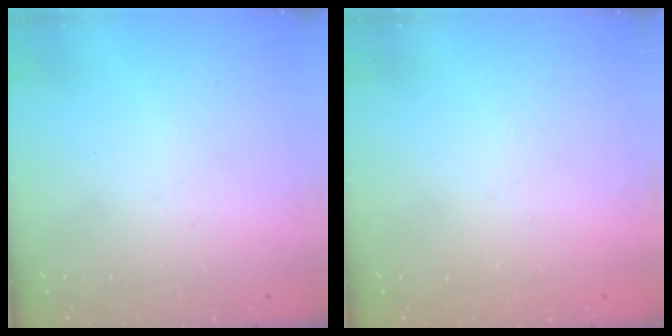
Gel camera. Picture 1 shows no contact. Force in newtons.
{"total": 1.0, "press": 0.9, "slide": 0.1}